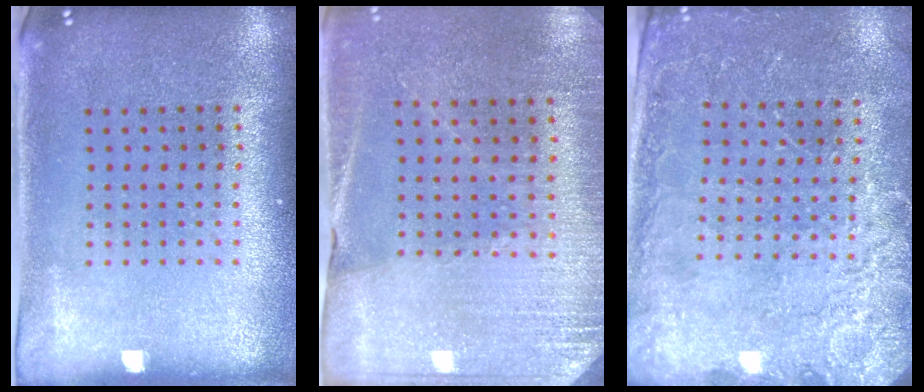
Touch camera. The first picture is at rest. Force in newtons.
{"total": 2.7, "press": 2.7, "slide": 0.6}
{"total": 2.5, "press": 2.5, "slide": 0.5}